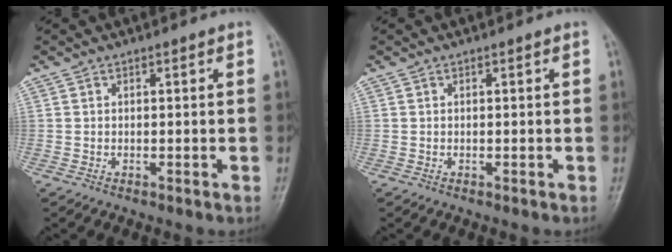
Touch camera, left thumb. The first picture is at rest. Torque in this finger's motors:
{"motor_torque": [0.00, 0.00, -0.06, 0.07, 0.00]}